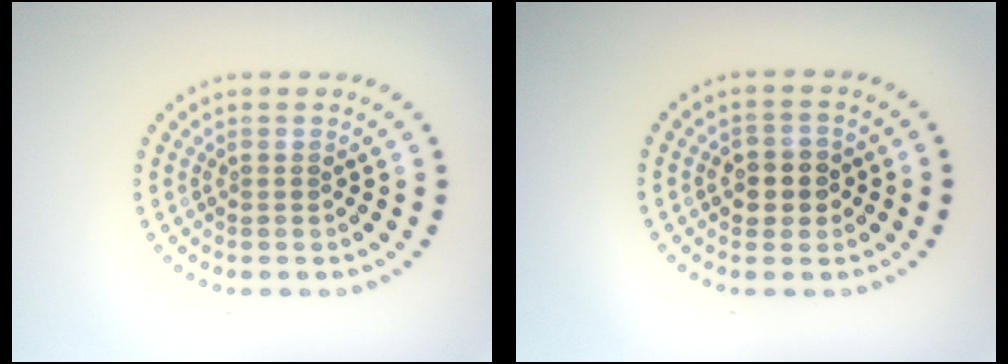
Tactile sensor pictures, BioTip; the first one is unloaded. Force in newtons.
{"total": 2.8, "press": 2.7, "slide": 0.7}